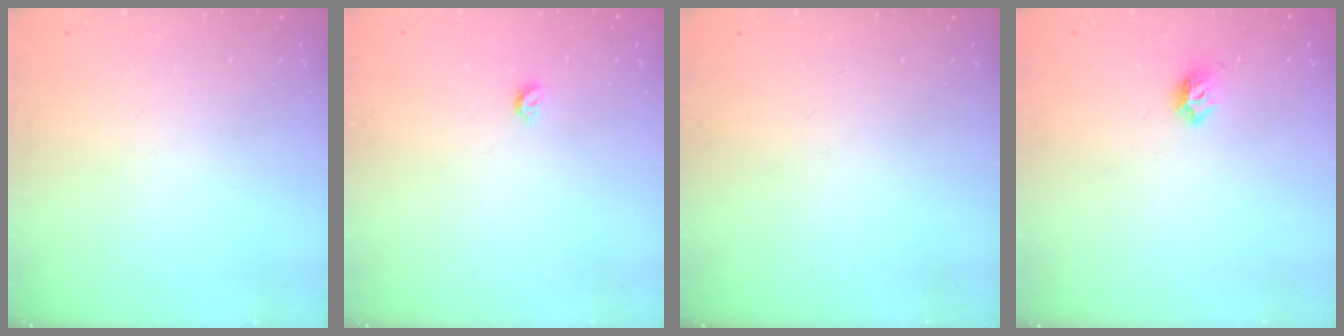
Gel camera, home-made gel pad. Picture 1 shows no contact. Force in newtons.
{"total": 3.7, "press": 3.6, "slide": 0.7}
{"total": 0.0}
{"total": 4.3, "press": 4.2, "slide": 1.2}